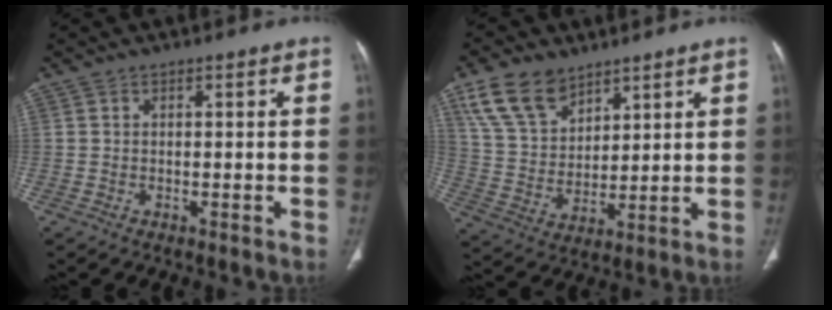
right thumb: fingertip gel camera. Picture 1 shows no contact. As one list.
[{"total": 12.0, "force": [7.8, 7.1, 5.8], "torque": [-0.094, -0.027, 0.159]}]